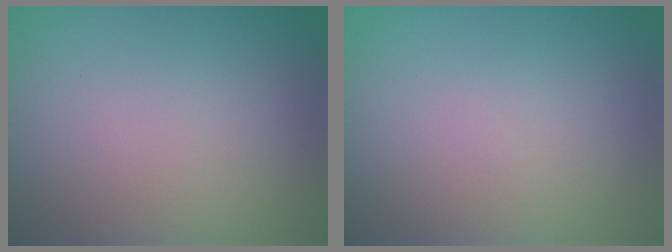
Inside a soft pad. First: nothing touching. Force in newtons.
{"total": 0.0}